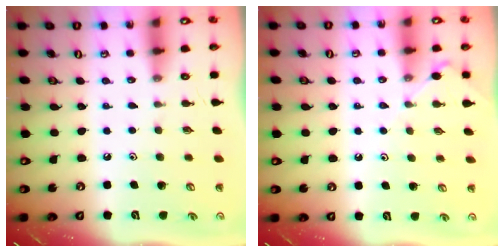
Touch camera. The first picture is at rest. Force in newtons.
{"total": 5.7, "press": 5.6, "slide": 0.7}